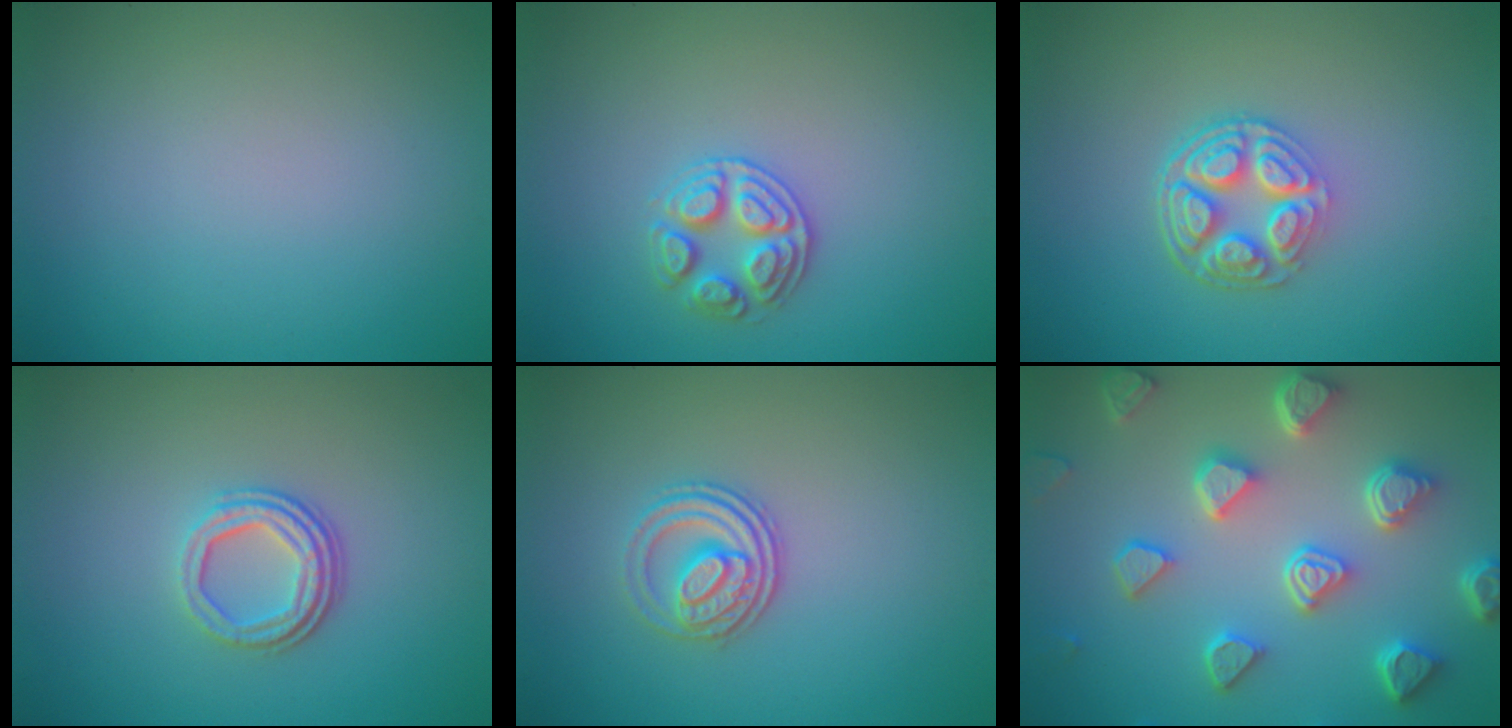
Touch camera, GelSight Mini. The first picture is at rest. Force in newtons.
{"total": 2.6, "press": 2.6, "slide": 0.5}
{"total": 5.0, "press": 3.7, "slide": 3.3}
{"total": 3.2, "press": 2.3, "slide": 2.1}
{"total": 3.0, "press": 2.6, "slide": 1.5}
{"total": 6.6, "press": 5.3, "slide": 4.0}